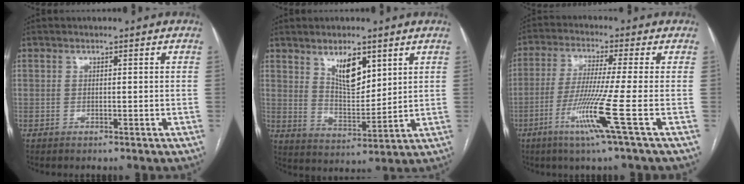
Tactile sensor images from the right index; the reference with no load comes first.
{"total": 7.9, "force": [4.4, 3.2, 5.8], "torque": [-0.104, -0.006, 0.085]}
{"total": 10.1, "force": [-4.1, -2.3, 8.9], "torque": [-0.175, -0.029, -0.086]}